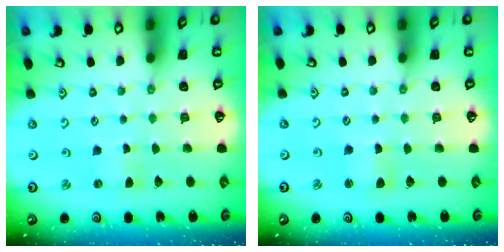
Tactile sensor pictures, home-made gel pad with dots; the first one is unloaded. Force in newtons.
{"total": 2.2, "press": 2.2, "slide": 0.4}